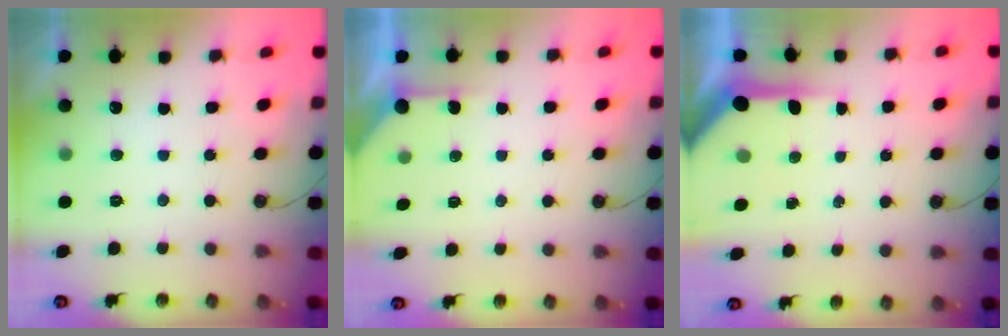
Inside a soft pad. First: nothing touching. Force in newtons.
{"total": 1.9, "press": 1.9, "slide": 0.3}
{"total": 7.6, "press": 7.5, "slide": 0.6}